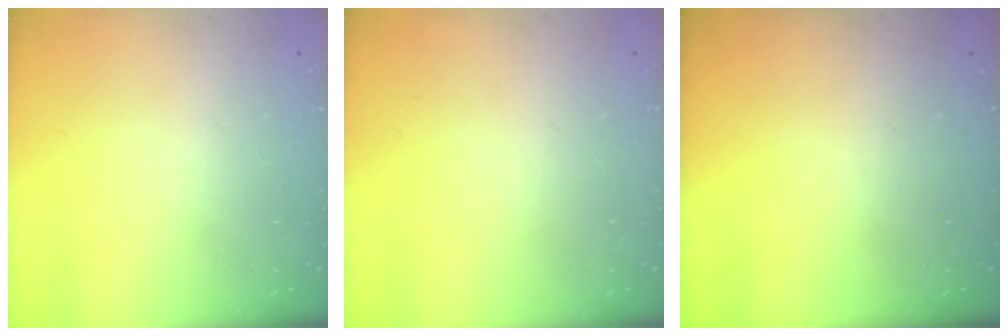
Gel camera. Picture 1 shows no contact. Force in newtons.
{"total": 0.0}
{"total": 0.0}